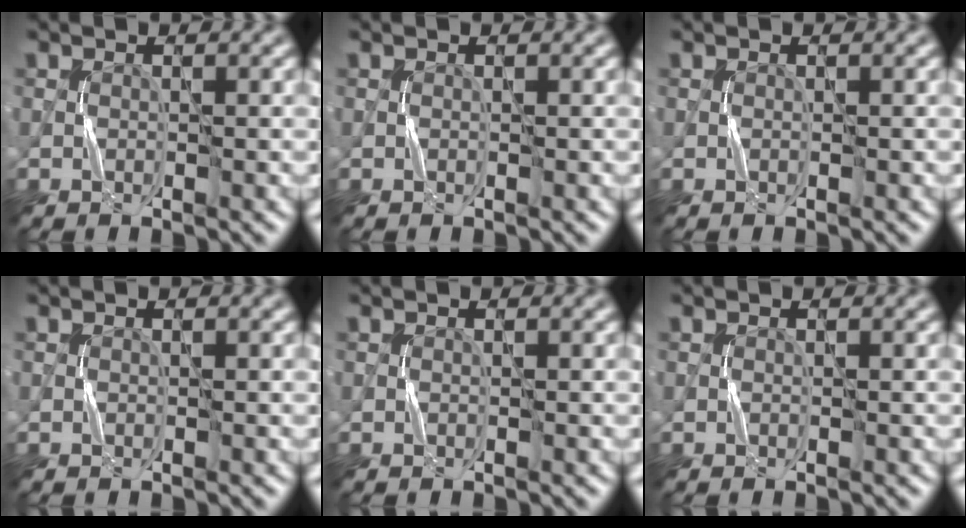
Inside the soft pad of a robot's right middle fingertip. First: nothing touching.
{"total": 0.0}
{"total": 0.0}
{"total": 0.0}
{"total": 0.0}
{"total": 0.0}